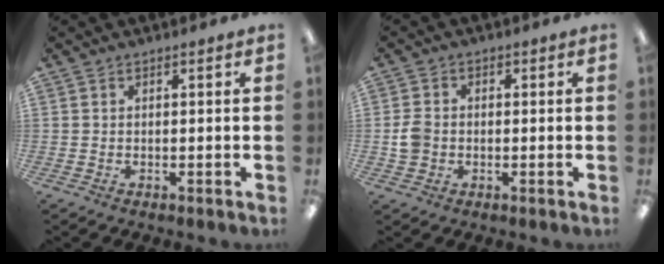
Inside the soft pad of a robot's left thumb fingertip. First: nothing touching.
{"total": 4.6, "force": [-0.7, 4.0, 2.1], "torque": [-0.029, 0.009, -0.012]}